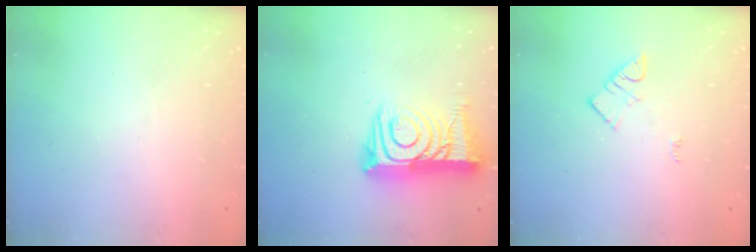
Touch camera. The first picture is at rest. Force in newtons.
{"total": 17.3, "press": 17.2, "slide": 1.3}
{"total": 3.9, "press": 3.8, "slide": 0.4}